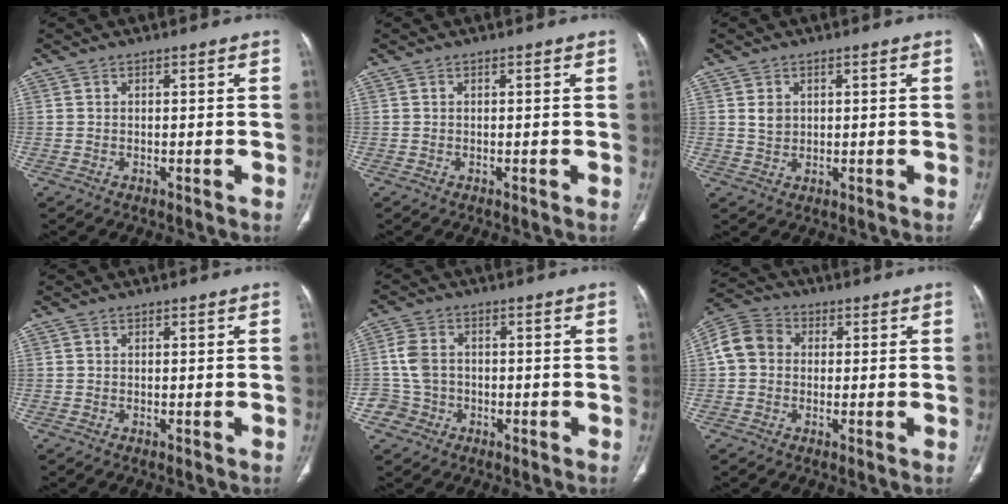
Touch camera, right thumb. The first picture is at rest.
{"total": 0.0}
{"total": 2.7, "force": [0.8, 2.2, 1.4], "torque": [-0.015, -0.006, 0.019]}
{"total": 0.0}
{"total": 5.6, "force": [-0.9, 5.1, 2.0], "torque": [-0.026, 0.018, -0.018]}
{"total": 7.6, "force": [0.6, 6.5, 4.0], "torque": [-0.071, 0.023, -0.001]}